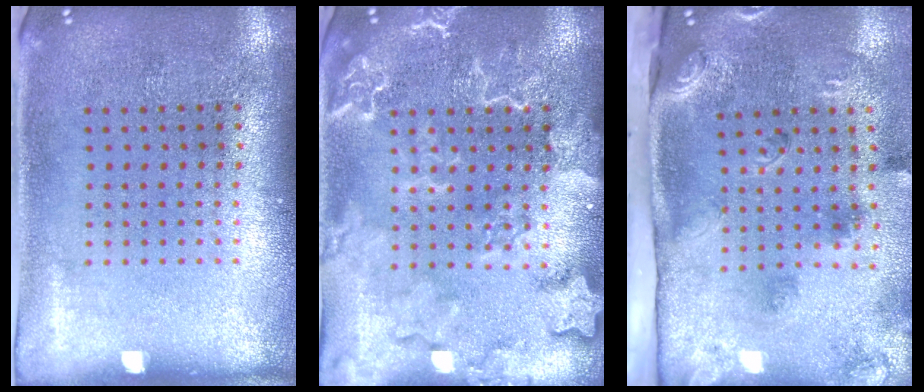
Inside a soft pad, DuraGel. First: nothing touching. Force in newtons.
{"total": 4.2, "press": 4.2, "slide": 0.6}
{"total": 3.2, "press": 2.0, "slide": 2.6}